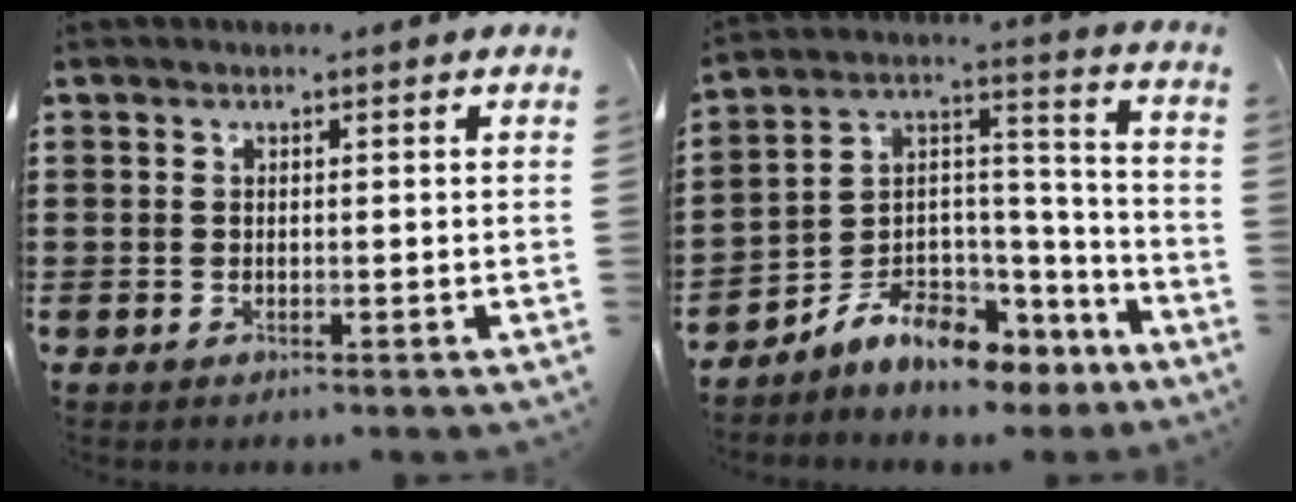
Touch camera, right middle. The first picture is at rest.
{"total": 7.7, "force": [-6.6, 3.2, 2.2], "torque": [-0.048, 0.005, -0.126]}